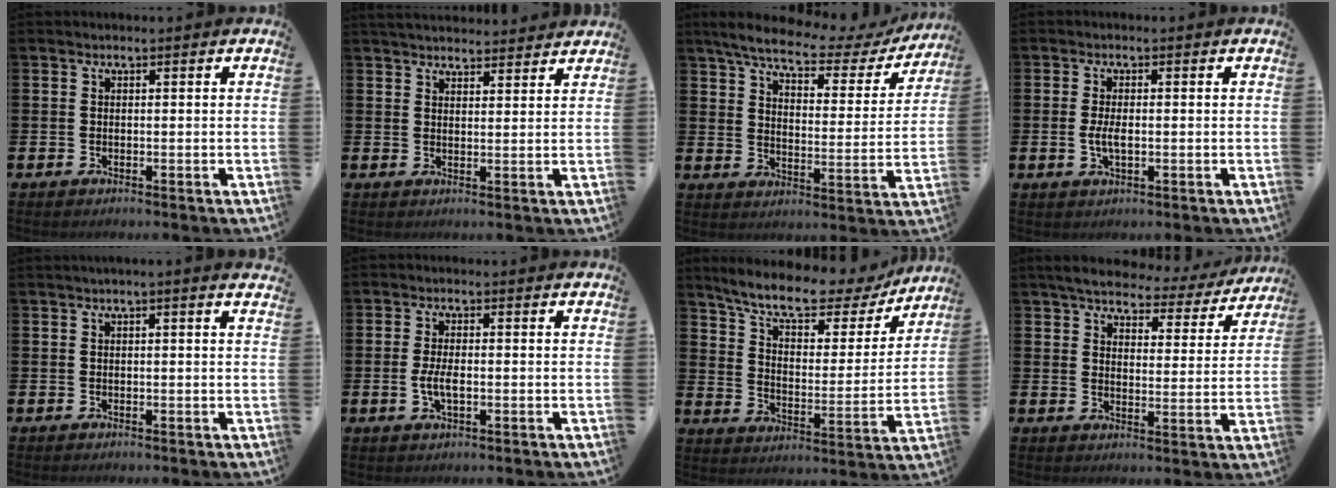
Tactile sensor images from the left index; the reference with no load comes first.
{"total": 3.6, "force": [3.6, 0.5, 0.3], "torque": [0.000, -0.023, 0.064]}
{"total": 6.7, "force": [5.5, 1.7, 3.3], "torque": [-0.082, -0.034, 0.087]}
{"total": 2.7, "force": [-0.2, 1.2, 2.4], "torque": [-0.042, 0.001, -0.006]}
{"total": 0.8, "force": [0.4, -0.2, 0.6], "torque": [-0.013, 0.001, 0.007]}
{"total": 3.2, "force": [-0.5, 1.4, 2.9], "torque": [-0.055, -0.002, -0.013]}
{"total": 9.6, "force": [8.3, 2.8, 4.1], "torque": [-0.110, -0.051, 0.140]}
{"total": 4.9, "force": [4.5, 1.3, 1.4], "torque": [-0.044, -0.031, 0.072]}